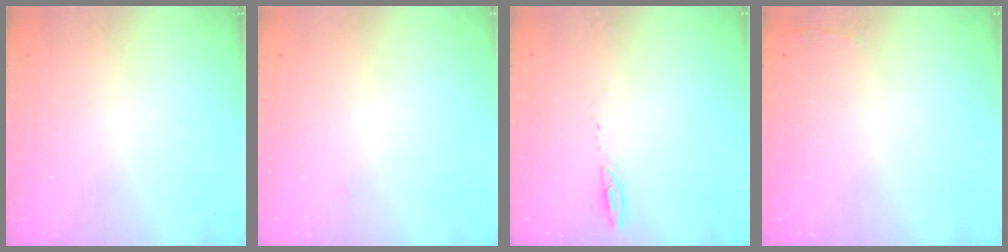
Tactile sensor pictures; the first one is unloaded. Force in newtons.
{"total": 15.5, "press": 3.5, "slide": 15.1}
{"total": 3.3, "press": 3.3, "slide": 0.4}
{"total": 2.8, "press": 2.6, "slide": 0.9}